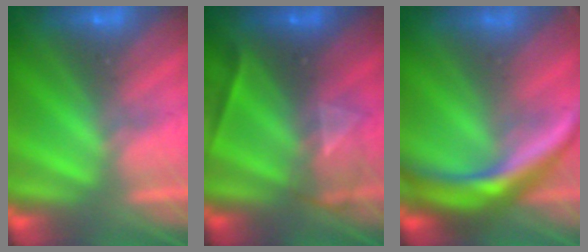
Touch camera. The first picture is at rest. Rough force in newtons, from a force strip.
{"total": 2.2}
{"total": 7.6}